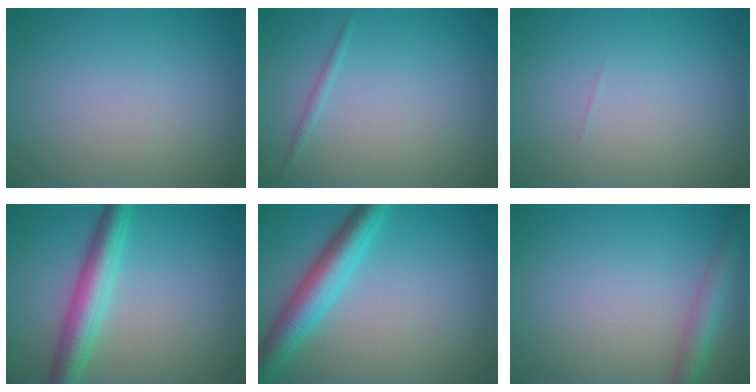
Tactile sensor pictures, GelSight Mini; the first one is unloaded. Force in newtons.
{"total": 0.7, "press": 0.7, "slide": 0.0}
{"total": 0.0}
{"total": 4.7, "press": 4.7, "slide": 0.1}
{"total": 5.3, "press": 5.3, "slide": 0.2}
{"total": 3.0, "press": 3.0, "slide": 0.1}